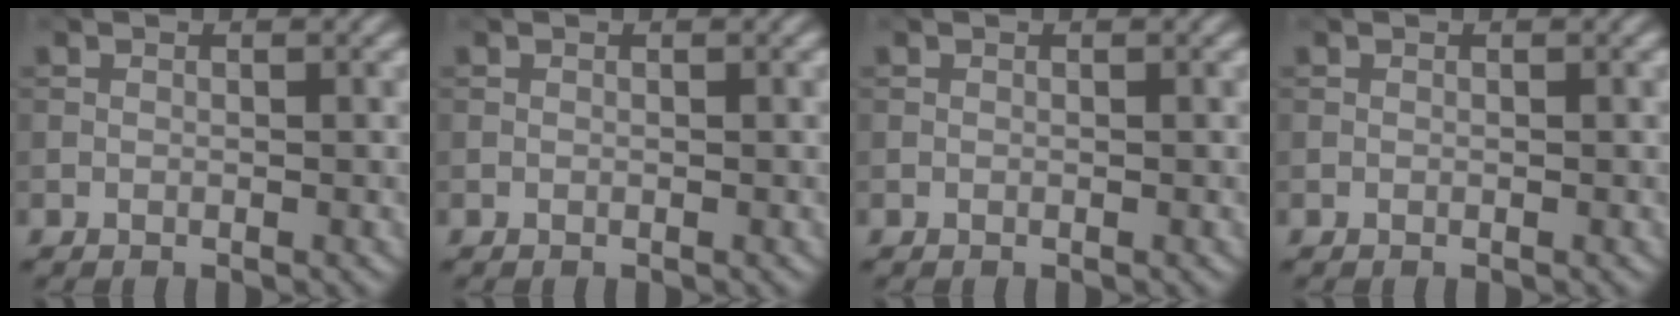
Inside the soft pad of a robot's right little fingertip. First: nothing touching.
{"total": 0.0}
{"total": 0.0}
{"total": 0.0}